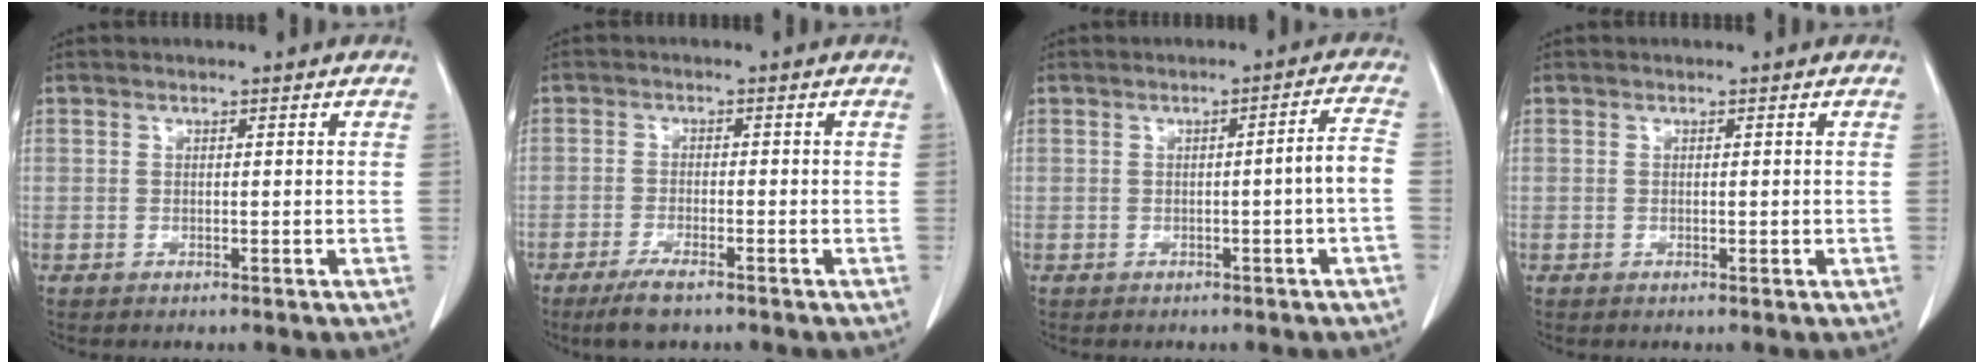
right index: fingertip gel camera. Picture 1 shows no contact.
{"total": 4.5, "force": [-3.3, 0.8, 3.0], "torque": [-0.064, -0.009, -0.058]}
{"total": 3.6, "force": [-1.0, -0.5, 3.4], "torque": [-0.046, 0.010, -0.015]}
{"total": 0.0}